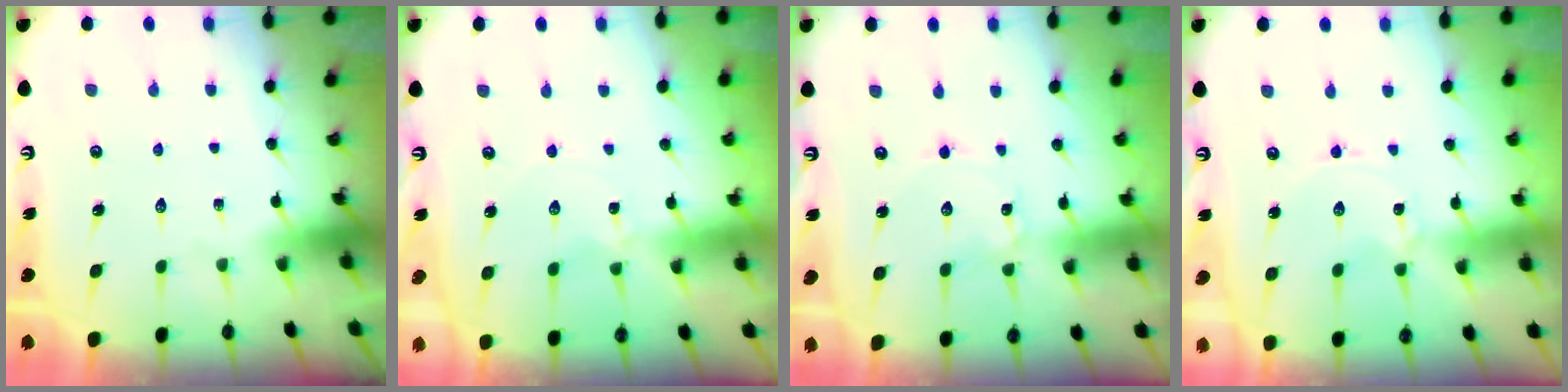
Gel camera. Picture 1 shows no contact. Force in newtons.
{"total": 0.0}
{"total": 1.1, "press": 1.1, "slide": 0.1}
{"total": 0.7, "press": 0.6, "slide": 0.1}